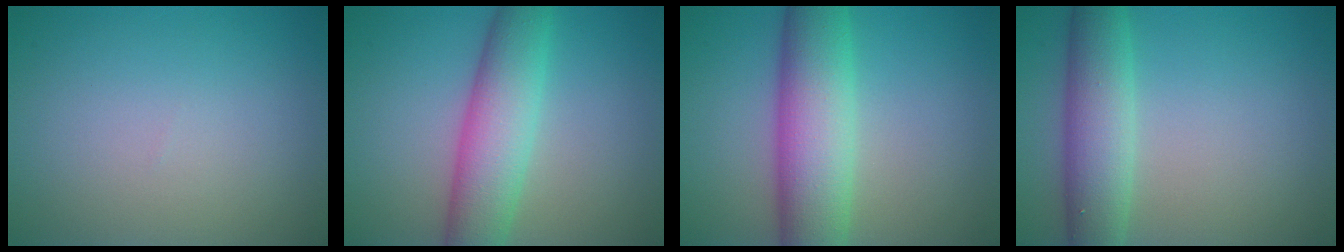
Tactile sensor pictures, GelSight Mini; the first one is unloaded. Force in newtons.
{"total": 6.8, "press": 6.8, "slide": 0.2}
{"total": 8.7, "press": 8.7, "slide": 0.4}
{"total": 4.7, "press": 4.7, "slide": 0.3}